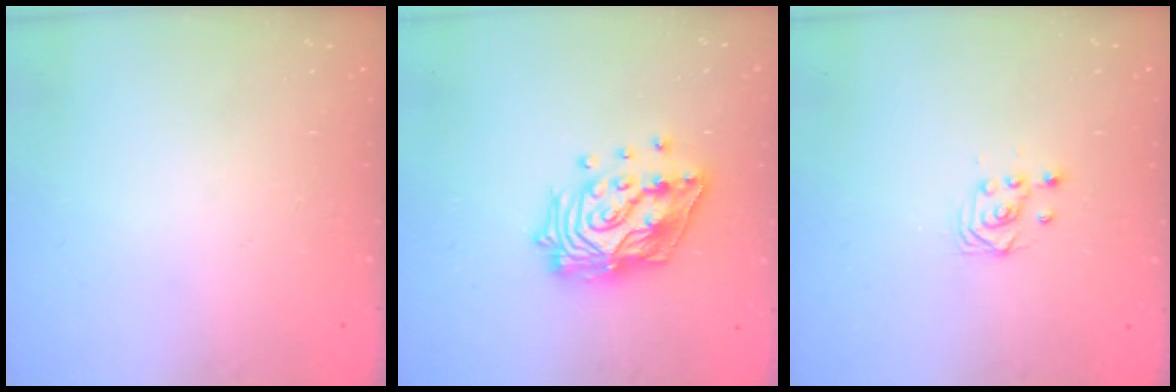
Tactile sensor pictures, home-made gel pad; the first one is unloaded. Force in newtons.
{"total": 17.5, "press": 17.5, "slide": 1.4}
{"total": 3.4, "press": 3.4, "slide": 0.5}